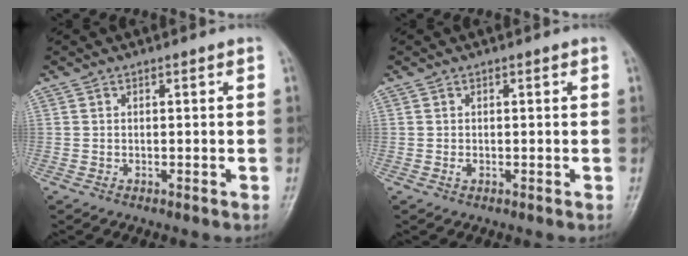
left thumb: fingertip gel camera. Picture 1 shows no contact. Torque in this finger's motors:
{"motor_torque": [-0.01, 0.11, 0.32, 0.00, 0.00]}